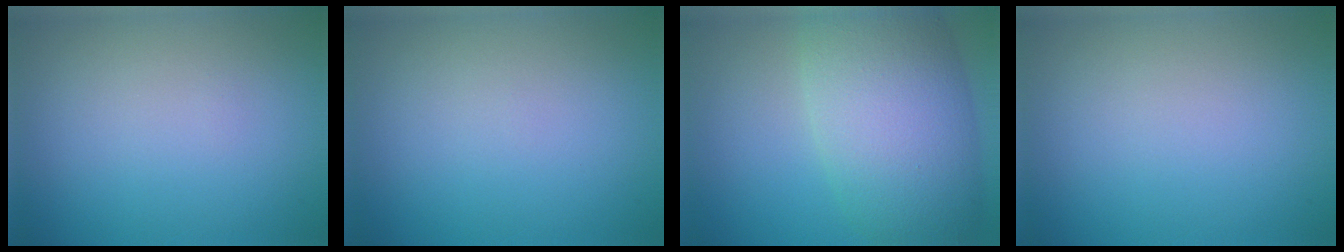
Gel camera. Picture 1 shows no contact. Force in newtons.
{"total": 0.0}
{"total": 10.4, "press": 10.4, "slide": 0.4}
{"total": 0.0}